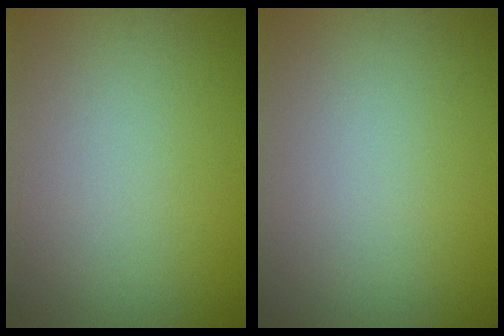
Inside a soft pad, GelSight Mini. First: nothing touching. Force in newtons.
{"total": 0.0}